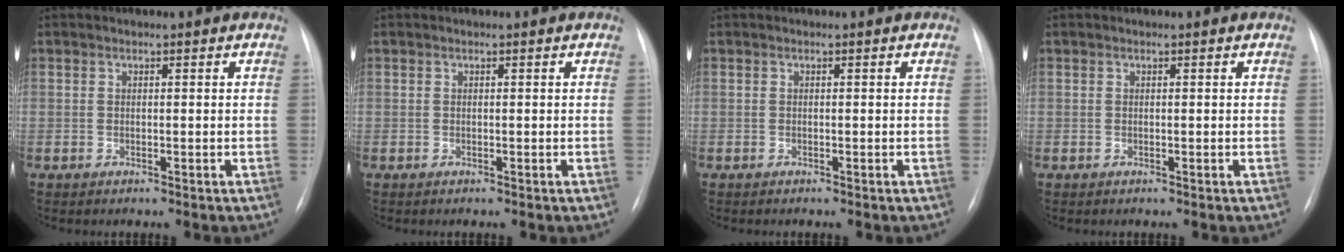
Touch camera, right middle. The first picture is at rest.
{"total": 0.0}
{"total": 0.0}
{"total": 0.0}